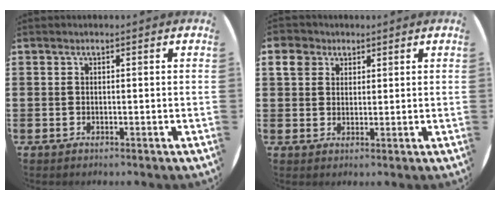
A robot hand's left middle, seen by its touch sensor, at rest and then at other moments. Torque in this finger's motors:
{"motor_torque": [0.21, -0.12, -0.01, 0.00]}